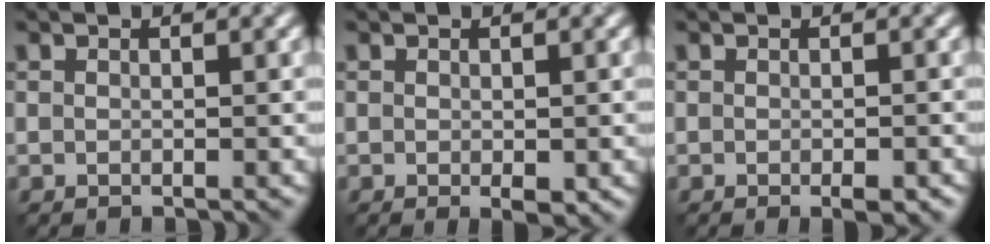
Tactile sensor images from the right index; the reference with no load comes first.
{"total": 1.4, "force": [-0.4, 0.5, 1.3], "torque": [-0.020, -0.007, -0.002]}
{"total": 1.7, "force": [-0.9, 0.4, 1.4], "torque": [-0.018, -0.005, -0.010]}